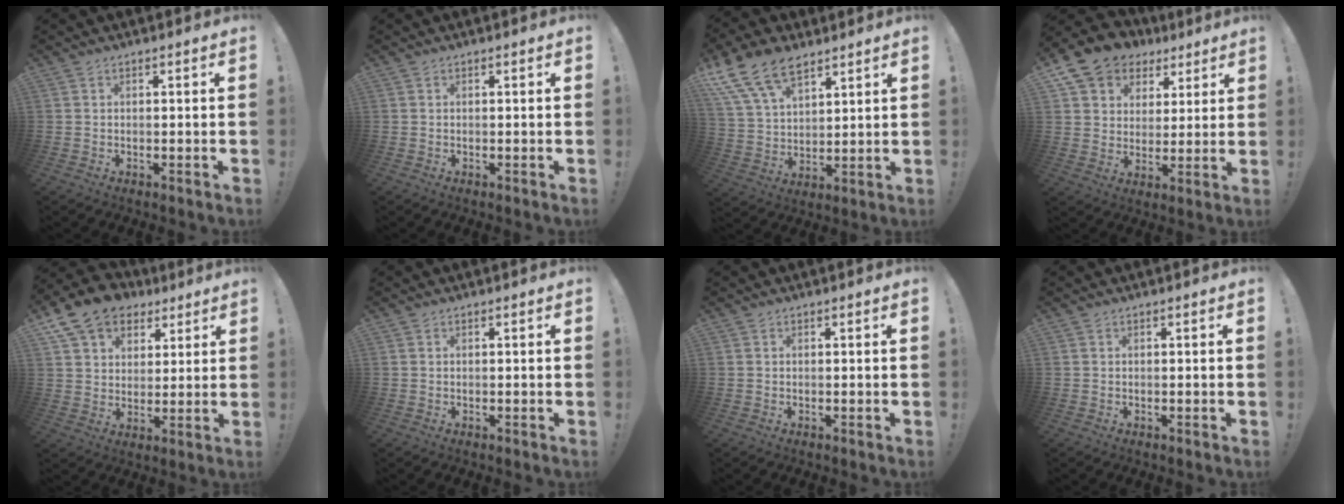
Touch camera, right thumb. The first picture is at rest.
{"total": 0.0}
{"total": 15.4, "force": [10.3, 8.4, 7.9], "torque": [-0.154, -0.057, 0.192]}
{"total": 11.9, "force": [7.5, 8.7, 3.3], "torque": [-0.057, -0.055, 0.147]}
{"total": 14.2, "force": [8.8, 9.7, 5.3], "torque": [-0.094, -0.051, 0.170]}
{"total": 0.0}
{"total": 0.0}
{"total": 0.0}